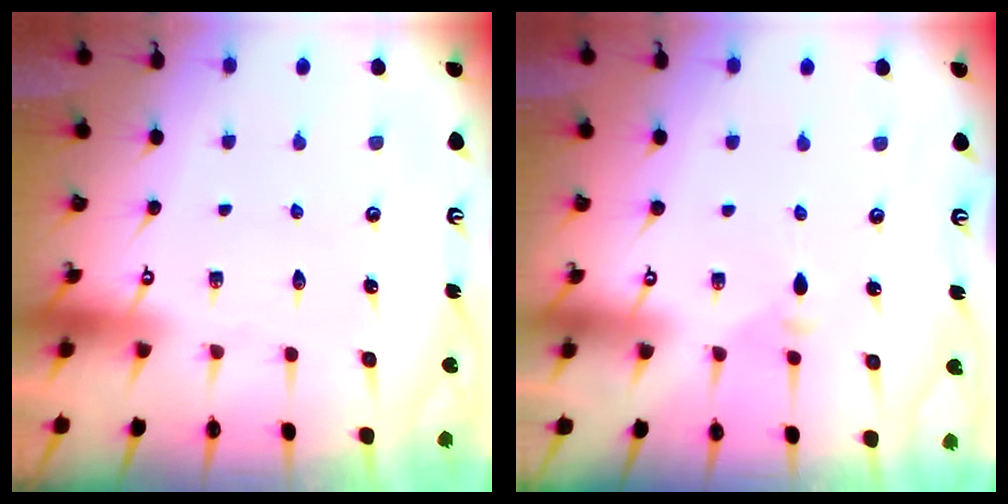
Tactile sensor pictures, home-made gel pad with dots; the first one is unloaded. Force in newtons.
{"total": 2.9, "press": 2.8, "slide": 0.6}